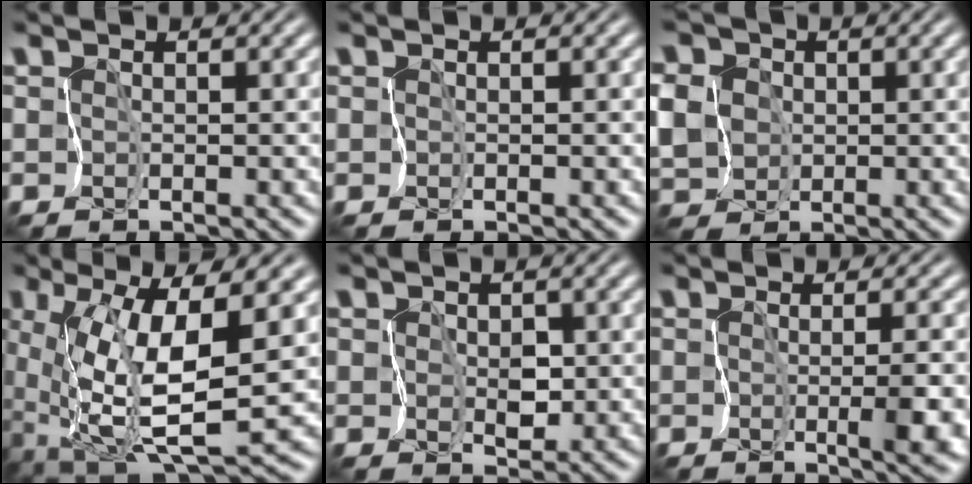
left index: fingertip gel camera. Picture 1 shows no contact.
{"total": 0.0}
{"total": 8.0, "force": [0.1, 7.2, 3.6], "torque": [-0.089, 0.017, -0.031]}
{"total": 9.5, "force": [-0.2, 3.0, 9.0], "torque": [-0.188, -0.026, 0.007]}
{"total": 2.4, "force": [0.5, 1.8, 1.5], "torque": [-0.017, -0.002, 0.016]}
{"total": 3.8, "force": [-1.0, 0.9, 3.5], "torque": [-0.050, -0.011, -0.013]}